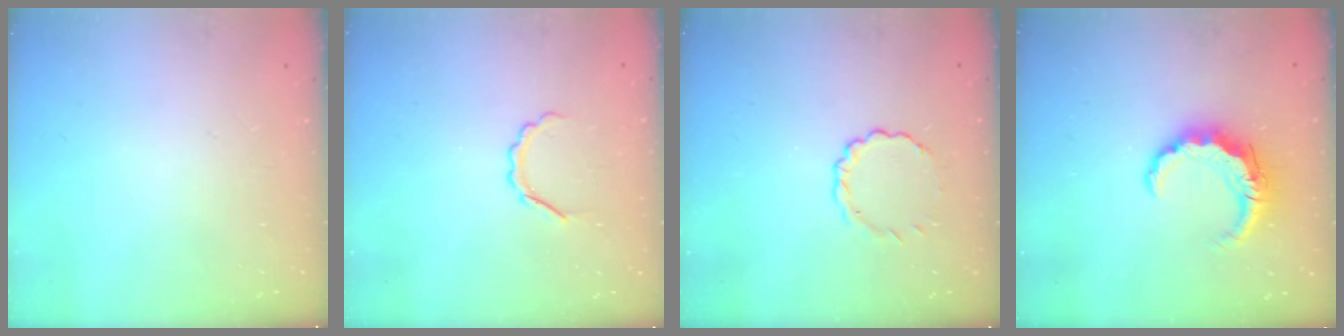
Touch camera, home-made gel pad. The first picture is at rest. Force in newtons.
{"total": 3.6, "press": 3.6, "slide": 0.6}
{"total": 2.8, "press": 2.7, "slide": 0.9}
{"total": 8.5, "press": 8.5, "slide": 0.9}